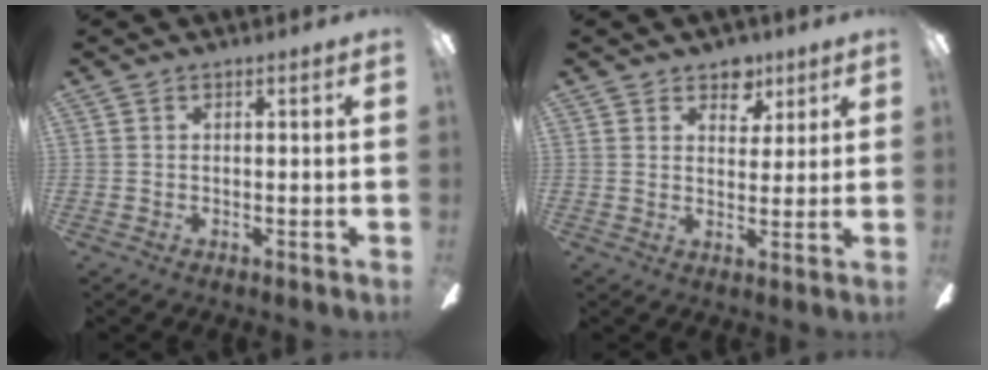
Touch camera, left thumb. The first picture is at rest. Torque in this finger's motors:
{"motor_torque": [0.55, 0.44, 0.71, -0.19, 0.00]}